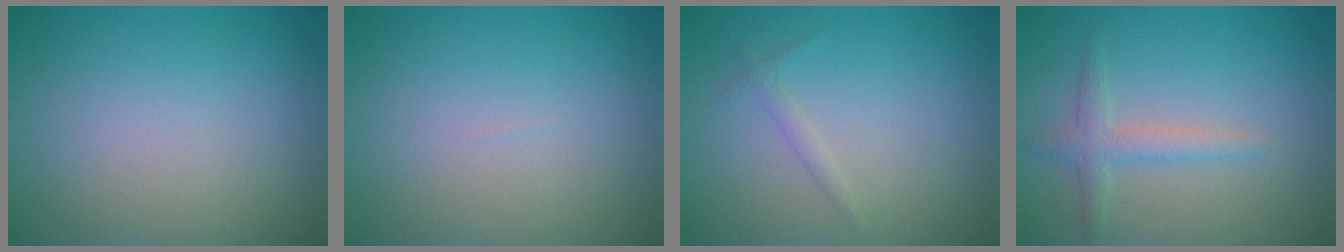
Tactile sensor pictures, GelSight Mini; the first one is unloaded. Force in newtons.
{"total": 0.0}
{"total": 0.8, "press": 0.8, "slide": 0.0}
{"total": 1.9, "press": 1.9, "slide": 0.0}